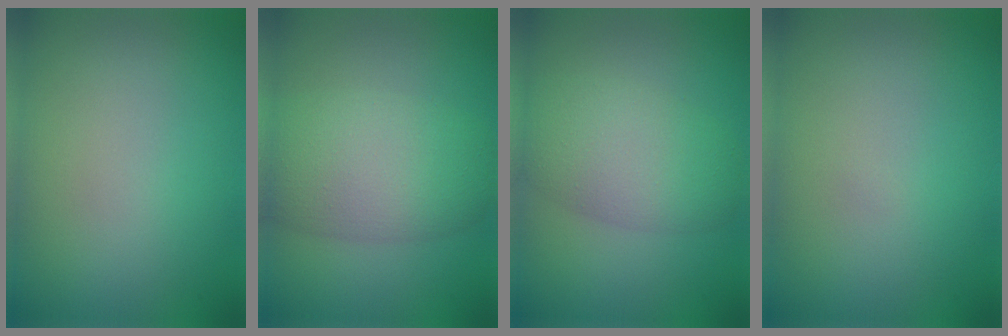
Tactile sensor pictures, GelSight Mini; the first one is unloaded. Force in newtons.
{"total": 7.3, "press": 7.2, "slide": 0.3}
{"total": 5.5, "press": 5.5, "slide": 0.4}
{"total": 0.0}